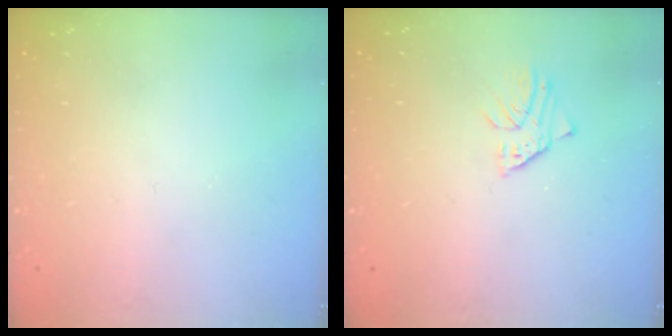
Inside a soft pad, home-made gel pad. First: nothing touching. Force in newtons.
{"total": 1.1, "press": 1.1, "slide": 0.0}